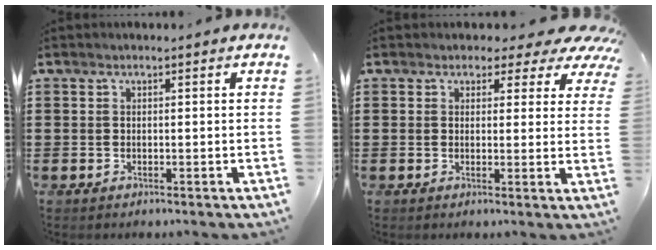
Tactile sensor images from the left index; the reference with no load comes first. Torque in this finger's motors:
{"motor_torque": [2.14, 0.00, 0.05, -0.12]}